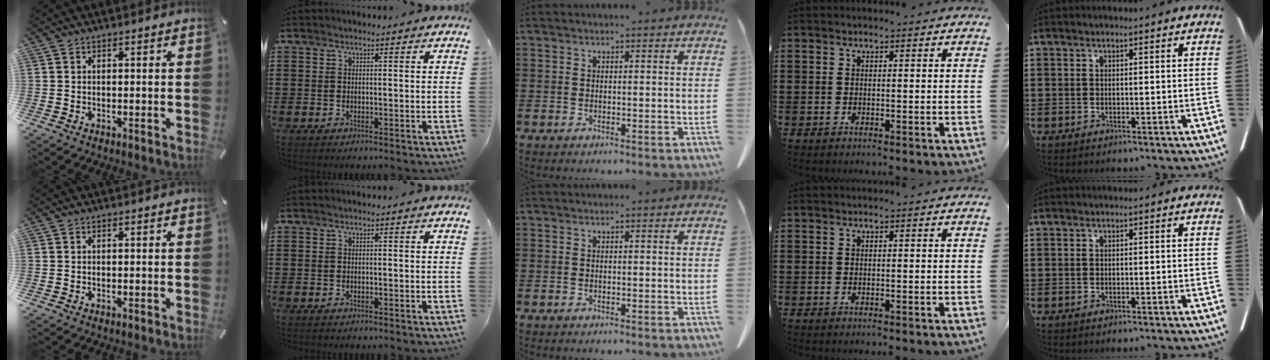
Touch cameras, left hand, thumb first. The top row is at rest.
{}